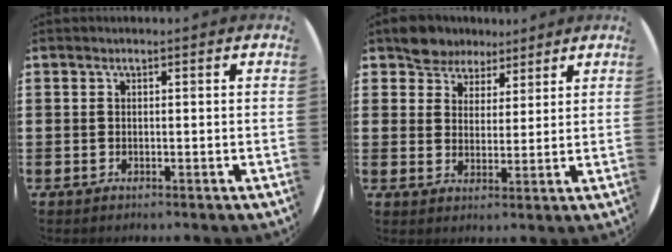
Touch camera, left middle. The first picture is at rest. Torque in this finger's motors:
{"motor_torque": [0.19, -0.18, 0.06, 0.03]}